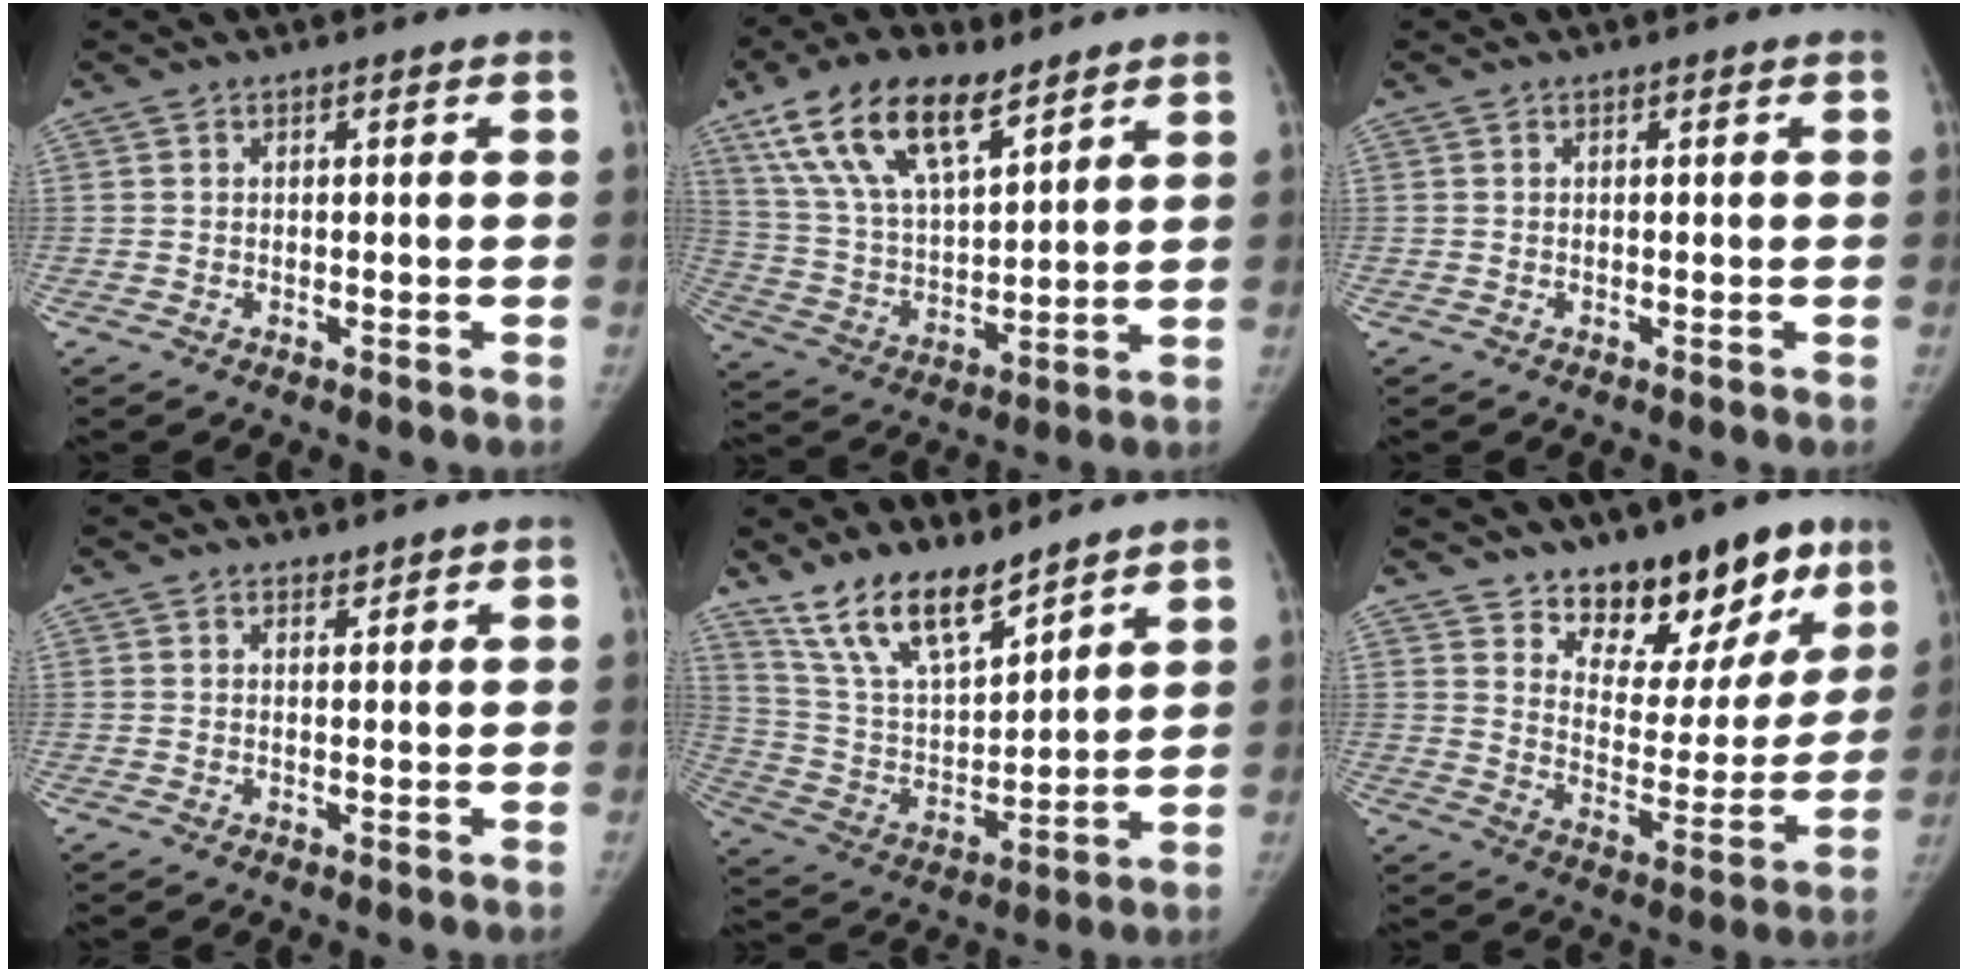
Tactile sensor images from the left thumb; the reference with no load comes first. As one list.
[{"total": 18.3, "force": [11.2, 7.9, 12.1], "torque": [-0.197, -0.034, 0.214]}, {"total": 0.0}, {"total": 0.9, "force": [0.9, 0.4, 0.1], "torque": [0.005, -0.008, 0.012]}, {"total": 15.1, "force": [11.5, 5.3, 8.1], "torque": [-0.120, -0.062, 0.228]}, {"total": 17.6, "force": [12.0, 9.0, 9.2], "torque": [-0.053, -0.081, 0.180]}]